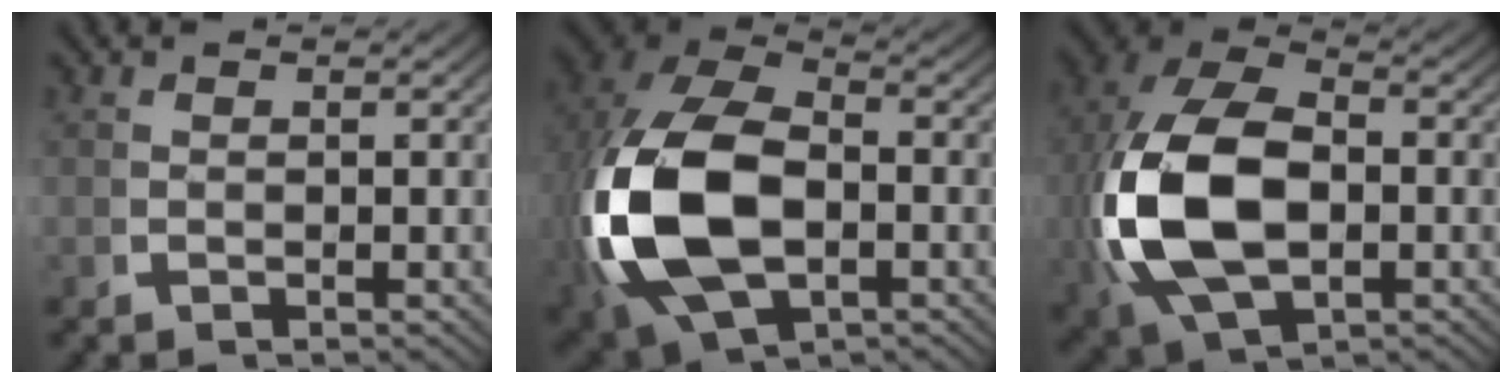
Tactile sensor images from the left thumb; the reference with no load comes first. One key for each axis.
{"total": 17.2, "fx": -1.7, "fy": 11.4, "fz": 12.8, "tx": -0.339, "ty": -0.053, "tz": 0.000}
{"total": 15.7, "fx": -1.1, "fy": 10.3, "fz": 11.7, "tx": -0.305, "ty": -0.048, "tz": 0.007}